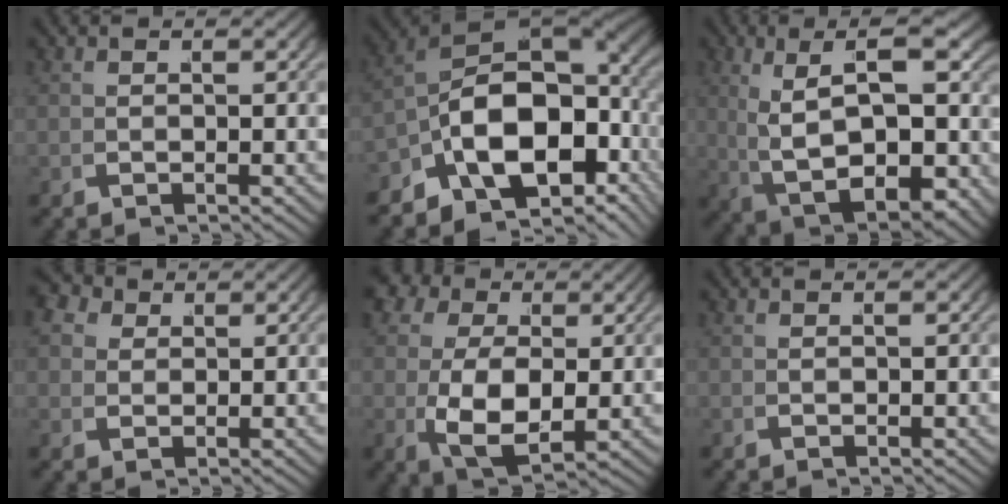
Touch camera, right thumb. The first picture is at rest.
{"total": 18.3, "force": [-0.7, 11.9, 13.9], "torque": [-0.232, -0.033, -0.008]}
{"total": 13.4, "force": [0.1, 7.9, 10.8], "torque": [-0.206, -0.033, 0.029]}
{"total": 3.5, "force": [2.0, 2.6, 1.3], "torque": [-0.022, -0.003, 0.034]}
{"total": 10.3, "force": [0.6, 7.8, 6.7], "torque": [-0.148, -0.060, 0.031]}
{"total": 0.0}